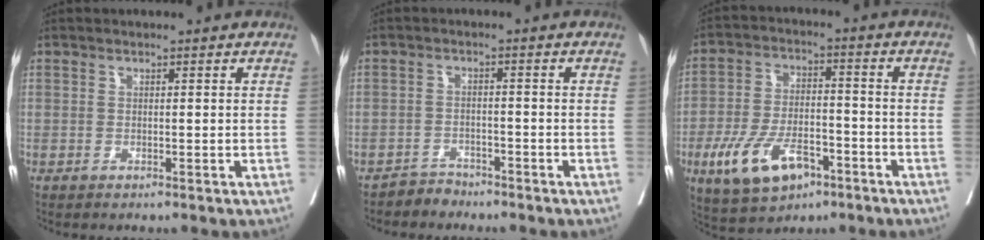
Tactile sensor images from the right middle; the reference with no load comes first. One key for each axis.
{"total": 2.3, "fx": -2.1, "fy": 0.7, "fz": -0.6, "tx": 0.009, "ty": -0.001, "tz": -0.038}
{"total": 11.6, "fx": -5.9, "fy": 5.6, "fz": 8.3, "tx": -0.166, "ty": 0.000, "tz": -0.098}